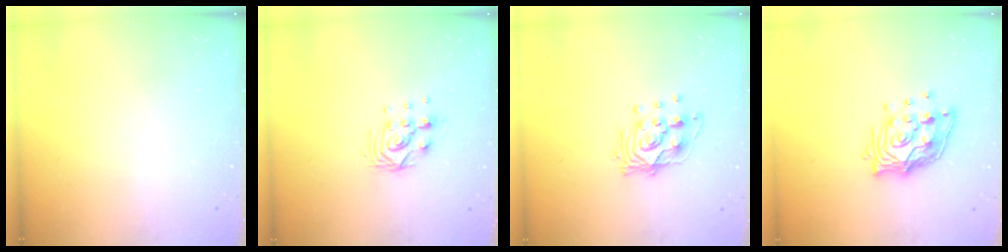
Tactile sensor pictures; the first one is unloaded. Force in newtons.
{"total": 8.8, "press": 8.8, "slide": 0.6}
{"total": 11.2, "press": 11.2, "slide": 0.6}
{"total": 13.4, "press": 13.3, "slide": 1.3}